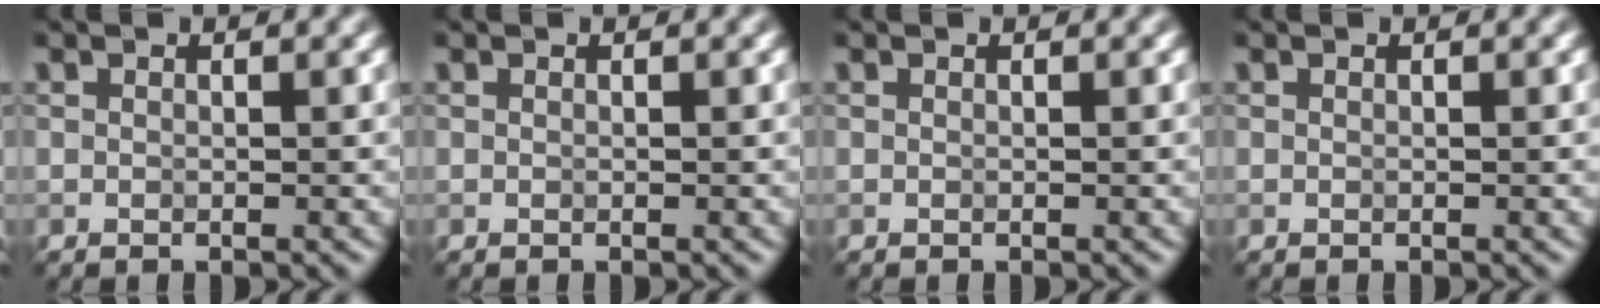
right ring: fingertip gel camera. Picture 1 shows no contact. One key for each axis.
{"total": 0.0}
{"total": 0.0}
{"total": 0.0}